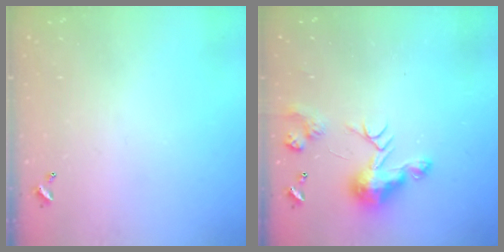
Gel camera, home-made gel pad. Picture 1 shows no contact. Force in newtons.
{"total": 8.7, "press": 8.6, "slide": 0.2}